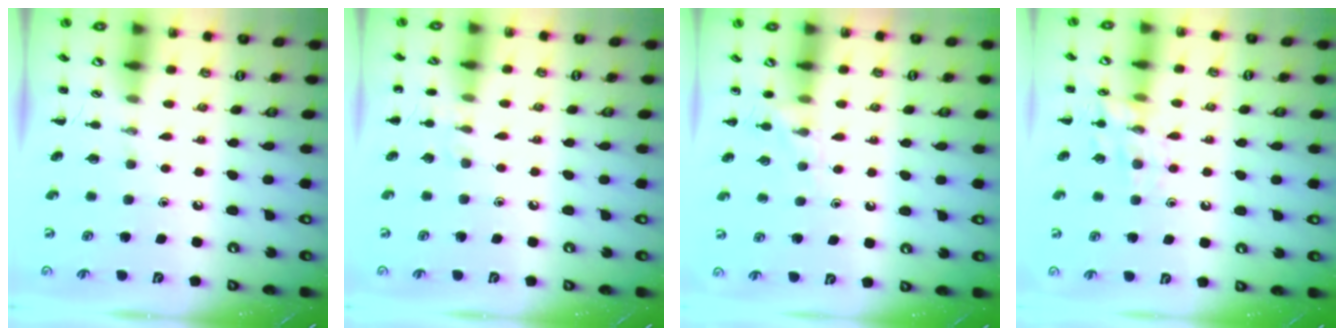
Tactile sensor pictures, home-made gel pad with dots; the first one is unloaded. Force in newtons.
{"total": 5.0, "press": 4.8, "slide": 1.6}
{"total": 6.8, "press": 6.3, "slide": 2.4}
{"total": 10.8, "press": 10.7, "slide": 0.6}